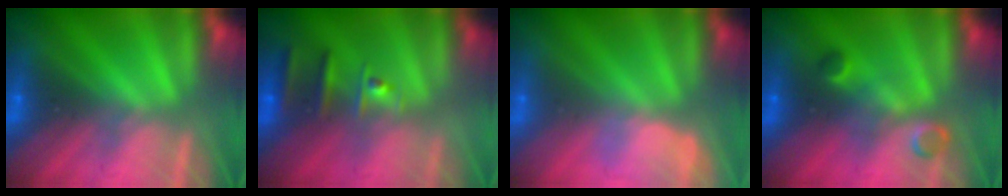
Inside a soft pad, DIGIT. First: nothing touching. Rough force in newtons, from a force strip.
{"total": 2.5}
{"total": 2.9}
{"total": 3.1}